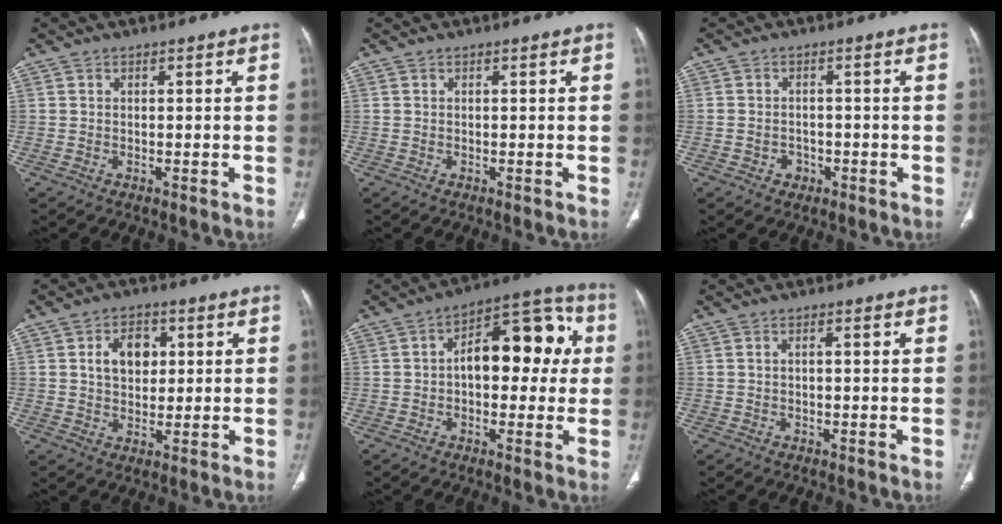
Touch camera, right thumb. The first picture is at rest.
{"total": 0.0}
{"total": 2.6, "force": [-1.1, 2.2, 0.8], "torque": [-0.003, 0.013, -0.013]}
{"total": 7.5, "force": [1.8, 5.3, 5.0], "torque": [-0.052, -0.001, 0.030]}
{"total": 16.2, "force": [1.8, 8.9, 13.4], "torque": [-0.145, 0.042, 0.020]}
{"total": 1.2, "force": [0.1, 0.5, 1.0], "torque": [-0.025, 0.006, 0.002]}